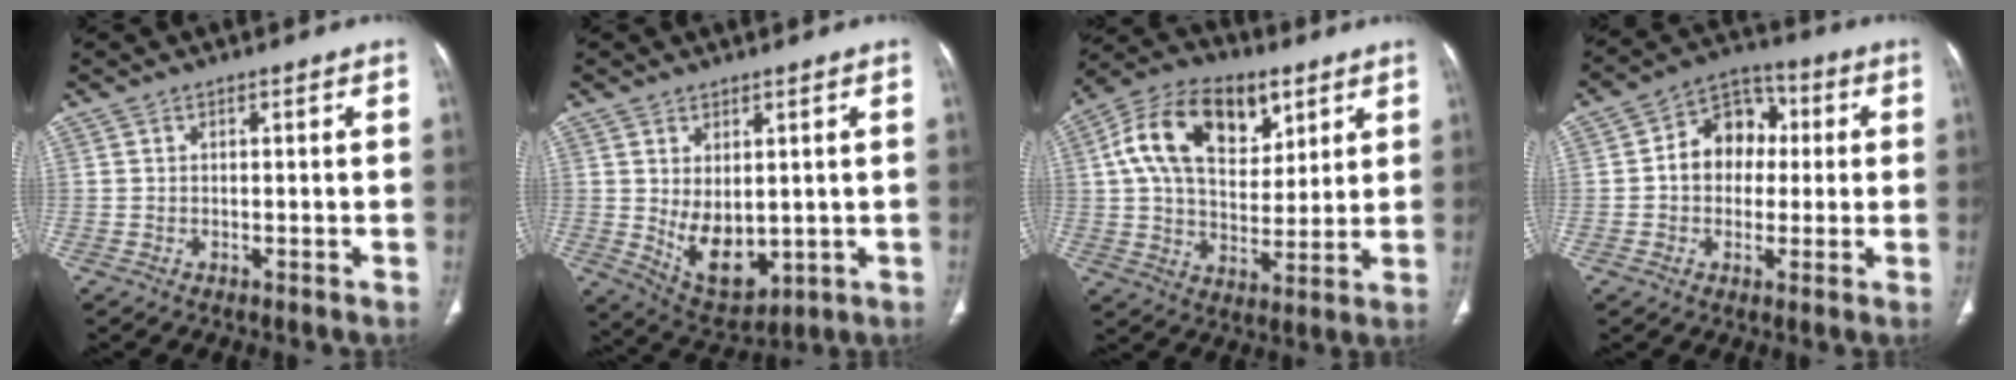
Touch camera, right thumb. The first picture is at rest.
{"total": 9.8, "force": [0.1, 5.9, 7.8], "torque": [-0.105, -0.016, 0.029]}
{"total": 19.0, "force": [7.3, 11.8, 13.1], "torque": [-0.198, -0.006, 0.121]}
{"total": 10.9, "force": [0.9, 8.6, 6.7], "torque": [-0.067, 0.027, 0.004]}